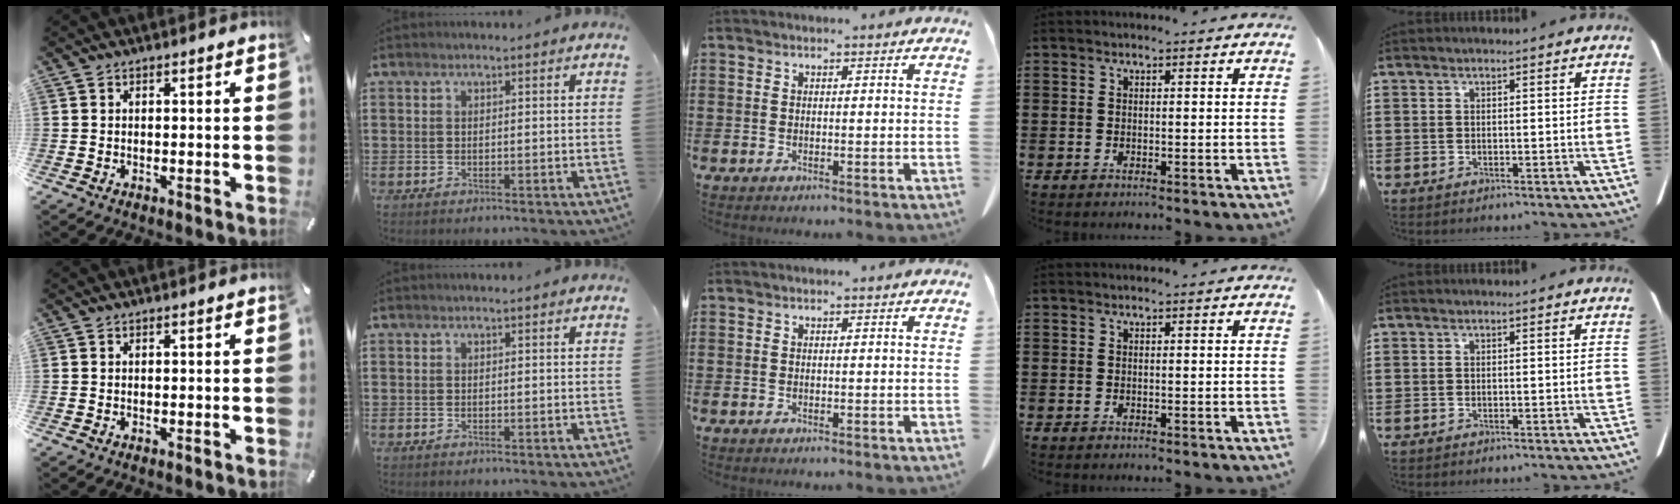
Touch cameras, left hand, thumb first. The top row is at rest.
{}